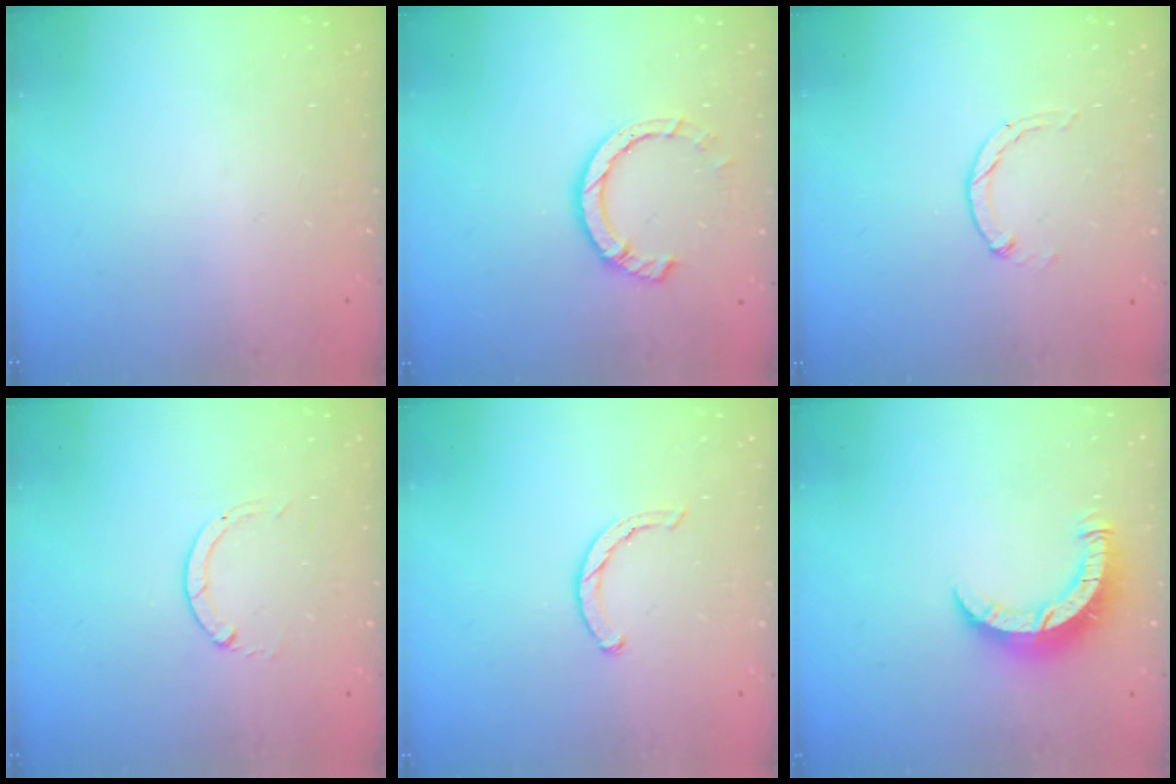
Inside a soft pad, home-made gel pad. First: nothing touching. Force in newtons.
{"total": 7.1, "press": 7.0, "slide": 1.1}
{"total": 0.8, "press": 0.7, "slide": 0.2}
{"total": 0.6, "press": 0.5, "slide": 0.1}
{"total": 1.8, "press": 1.8, "slide": 0.3}
{"total": 8.2, "press": 8.2, "slide": 1.0}